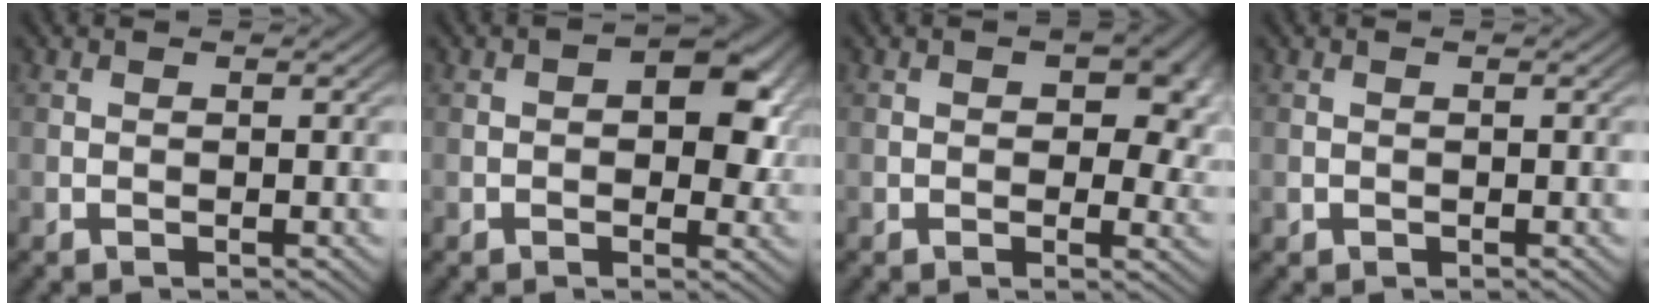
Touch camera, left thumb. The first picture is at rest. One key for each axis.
{"total": 6.3, "fx": 0.9, "fy": 3.7, "fz": 5.0, "tx": -0.056, "ty": 0.000, "tz": 0.010}
{"total": 6.0, "fx": 0.9, "fy": 3.6, "fz": 4.6, "tx": -0.046, "ty": -0.007, "tz": 0.012}
{"total": 0.5, "fx": -0.2, "fy": 0.4, "fz": 0.2, "tx": -0.005, "ty": -0.004, "tz": -0.004}